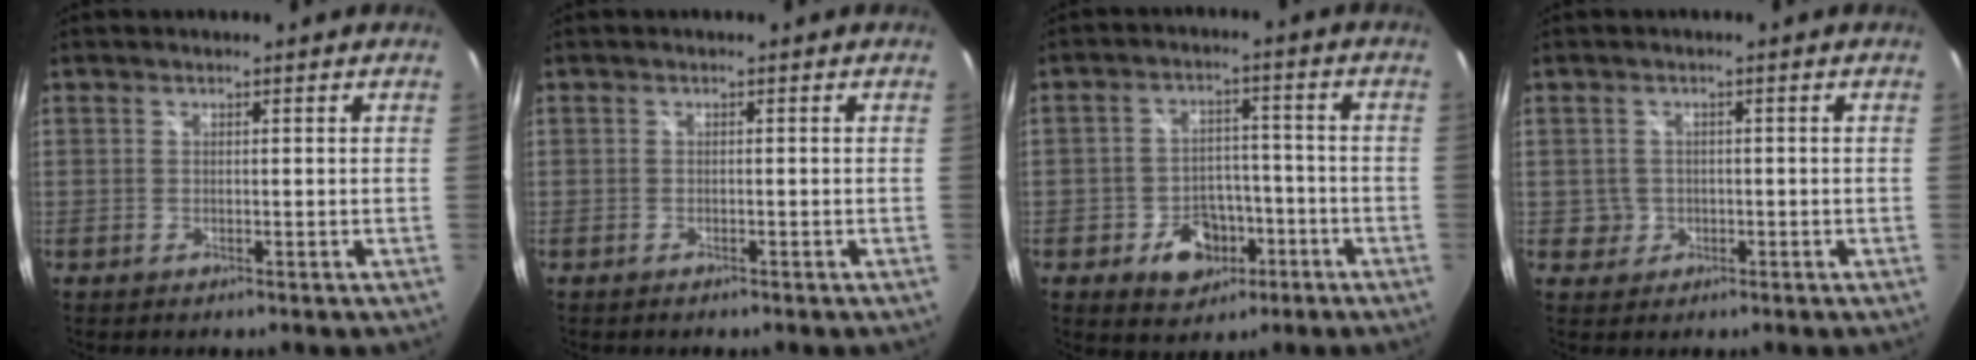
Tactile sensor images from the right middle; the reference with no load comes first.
{"total": 0.7, "force": [-0.6, 0.2, 0.2], "torque": [-0.004, -0.003, -0.012]}
{"total": 8.5, "force": [-4.1, 6.6, 3.7], "torque": [-0.083, 0.017, -0.046]}
{"total": 2.7, "force": [-0.4, 2.7, 0.2], "torque": [-0.003, 0.003, -0.003]}